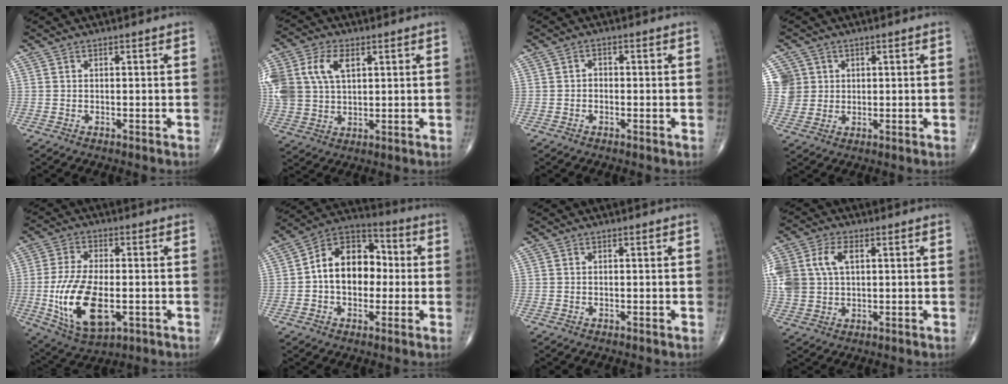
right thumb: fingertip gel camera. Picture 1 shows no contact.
{"total": 15.6, "force": [4.7, 10.4, 10.7], "torque": [-0.258, 0.013, 0.094]}
{"total": 1.3, "force": [-0.5, 1.0, 0.6], "torque": [-0.001, 0.006, -0.013]}
{"total": 5.0, "force": [1.6, 4.7, 0.2], "torque": [0.024, -0.005, 0.031]}
{"total": 15.7, "force": [-3.1, 7.8, 13.2], "torque": [-0.260, -0.004, -0.042]}
{"total": 14.4, "force": [0.1, 10.1, 10.3], "torque": [-0.126, 0.038, -0.011]}
{"total": 0.0}
{"total": 13.1, "force": [3.0, 9.0, 9.0], "torque": [-0.225, 0.010, 0.061]}